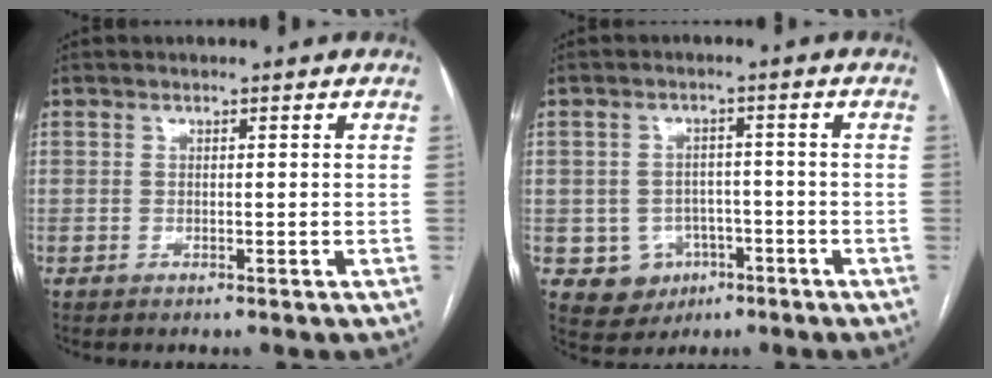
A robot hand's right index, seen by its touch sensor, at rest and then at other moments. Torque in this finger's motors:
{"motor_torque": [0.06, 0.11, -0.44, -0.09]}